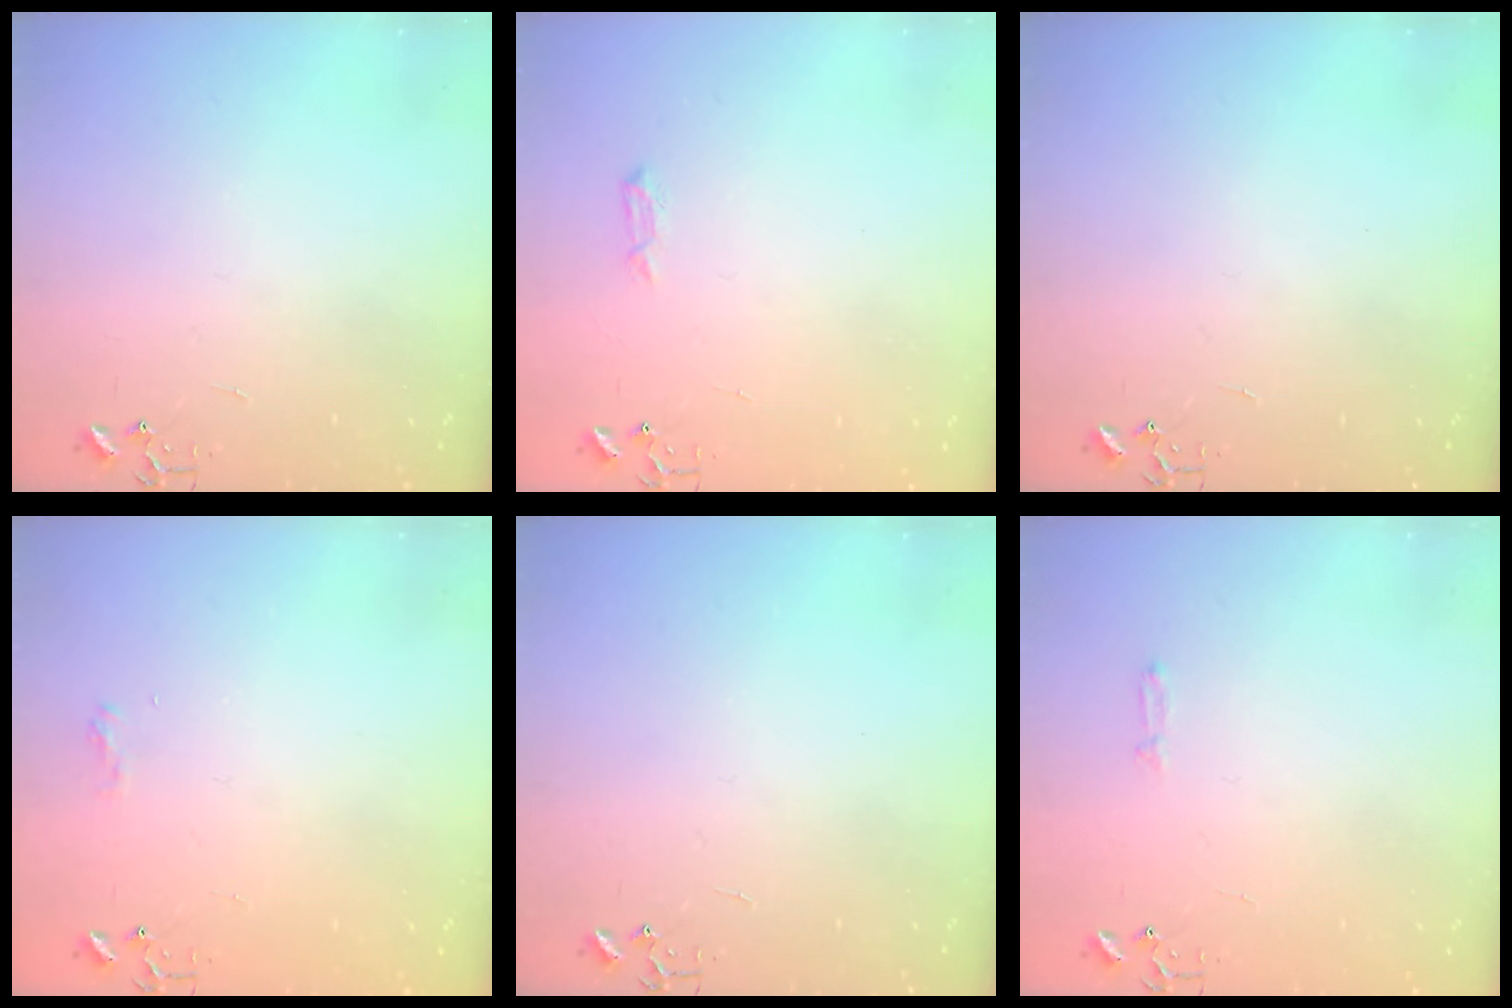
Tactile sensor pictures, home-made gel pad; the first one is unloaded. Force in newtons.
{"total": 5.5, "press": 5.5, "slide": 0.7}
{"total": 0.0}
{"total": 6.3, "press": 6.3, "slide": 0.8}
{"total": 0.0}
{"total": 2.8, "press": 2.8, "slide": 0.4}